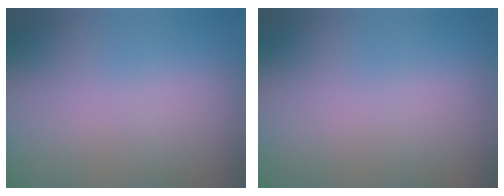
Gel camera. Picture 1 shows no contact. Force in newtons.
{"total": 0.0}